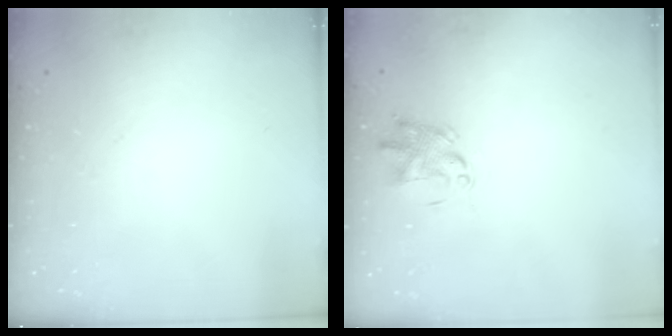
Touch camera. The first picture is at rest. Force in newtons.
{"total": 2.4, "press": 2.4, "slide": 0.1}